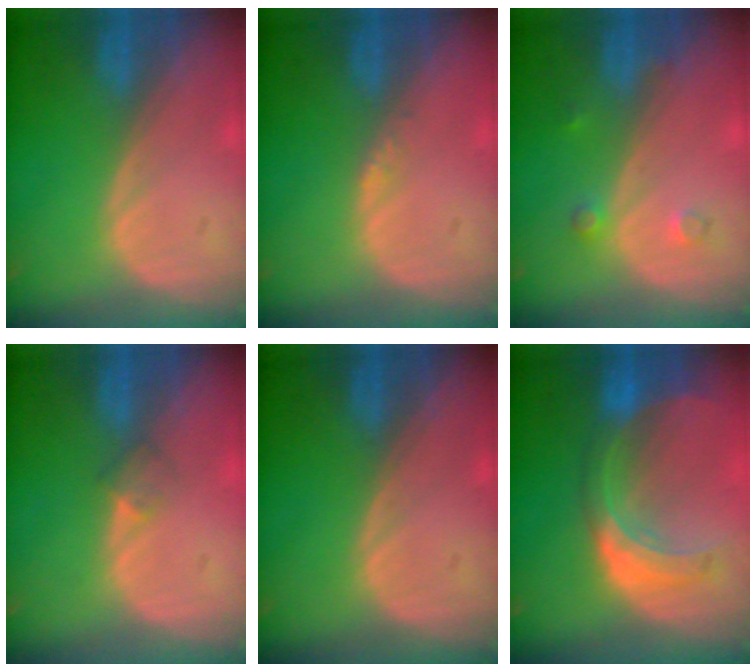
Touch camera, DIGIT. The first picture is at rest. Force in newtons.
{"total": 0.8, "press": 0.8, "slide": 0.1}
{"total": 2.0, "press": 2.0, "slide": 0.2}
{"total": 2.0, "press": 1.6, "slide": 1.1}
{"total": 0.0}
{"total": 8.3, "press": 7.4, "slide": 3.8}